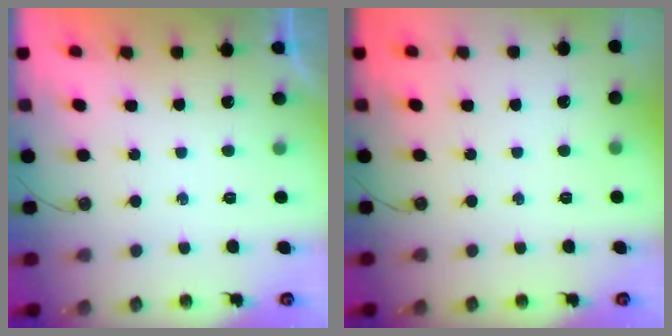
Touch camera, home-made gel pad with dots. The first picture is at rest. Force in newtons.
{"total": 0.0}